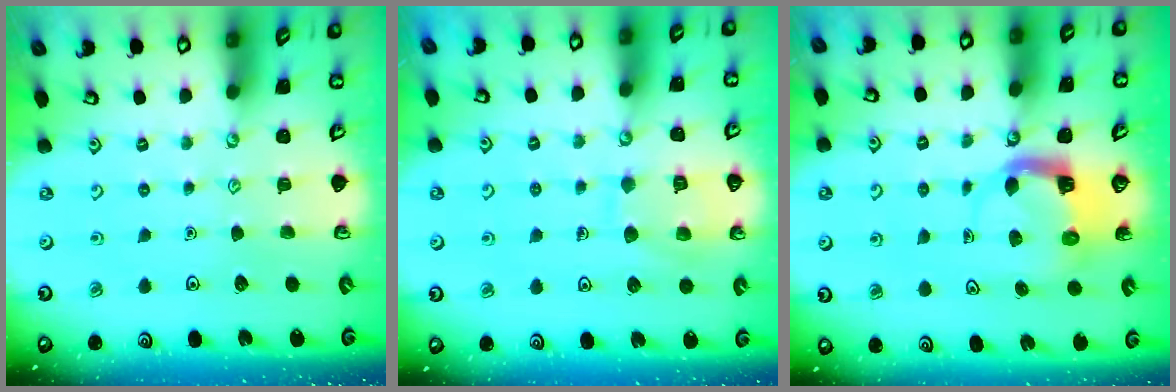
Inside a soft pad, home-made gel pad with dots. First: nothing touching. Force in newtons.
{"total": 9.4, "press": 9.4, "slide": 0.9}
{"total": 4.7, "press": 4.7, "slide": 0.5}